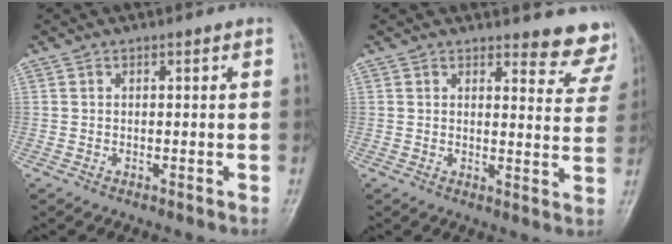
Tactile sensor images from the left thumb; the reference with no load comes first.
{"total": 8.2, "force": [7.9, 2.3, 0.8], "torque": [0.030, -0.067, 0.066]}